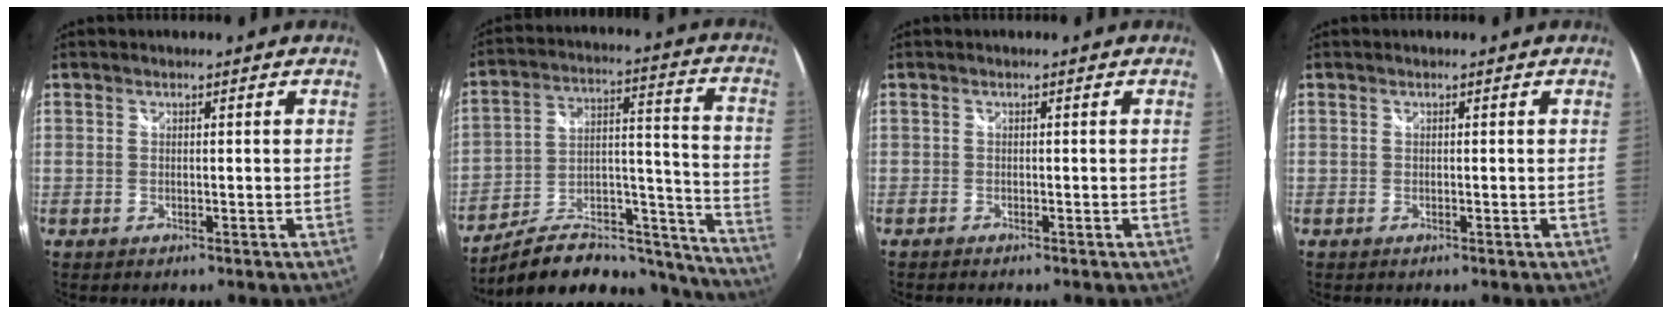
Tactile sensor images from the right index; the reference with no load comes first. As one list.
[{"total": 21.9, "force": [-18.3, 6.9, 9.8], "torque": [-0.122, 0.039, -0.254]}, {"total": 1.8, "force": [-0.3, -1.6, -0.6], "torque": [0.014, -0.011, -0.006]}, {"total": 0.0}]